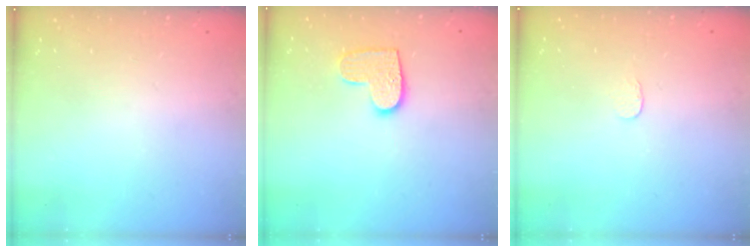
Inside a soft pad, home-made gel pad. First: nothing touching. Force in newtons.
{"total": 9.3, "press": 9.3, "slide": 0.3}
{"total": 2.6, "press": 2.6, "slide": 0.2}